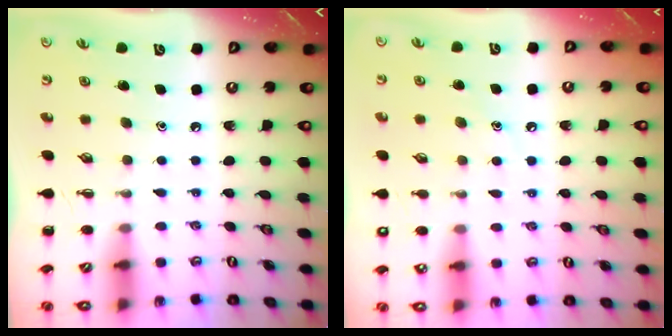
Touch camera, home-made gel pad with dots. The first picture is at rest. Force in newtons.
{"total": 8.3, "press": 8.1, "slide": 1.9}